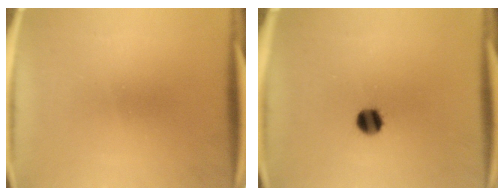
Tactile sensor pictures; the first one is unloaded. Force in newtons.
{"total": 5.0}